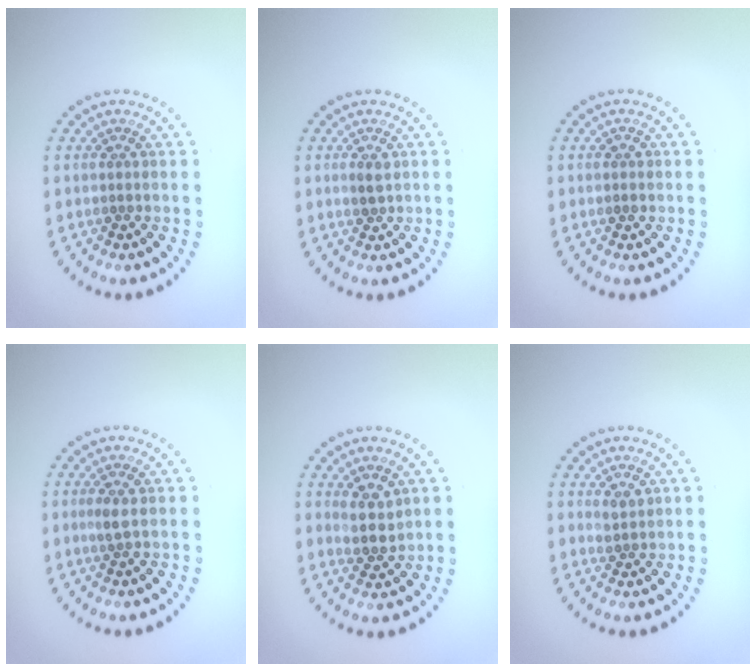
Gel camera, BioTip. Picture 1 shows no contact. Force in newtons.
{"total": 1.3, "press": 1.2, "slide": 0.3}
{"total": 0.7, "press": 0.7, "slide": 0.3}
{"total": 0.9, "press": 0.8, "slide": 0.5}
{"total": 2.5, "press": 2.2, "slide": 1.2}
{"total": 1.1, "press": 0.9, "slide": 0.5}